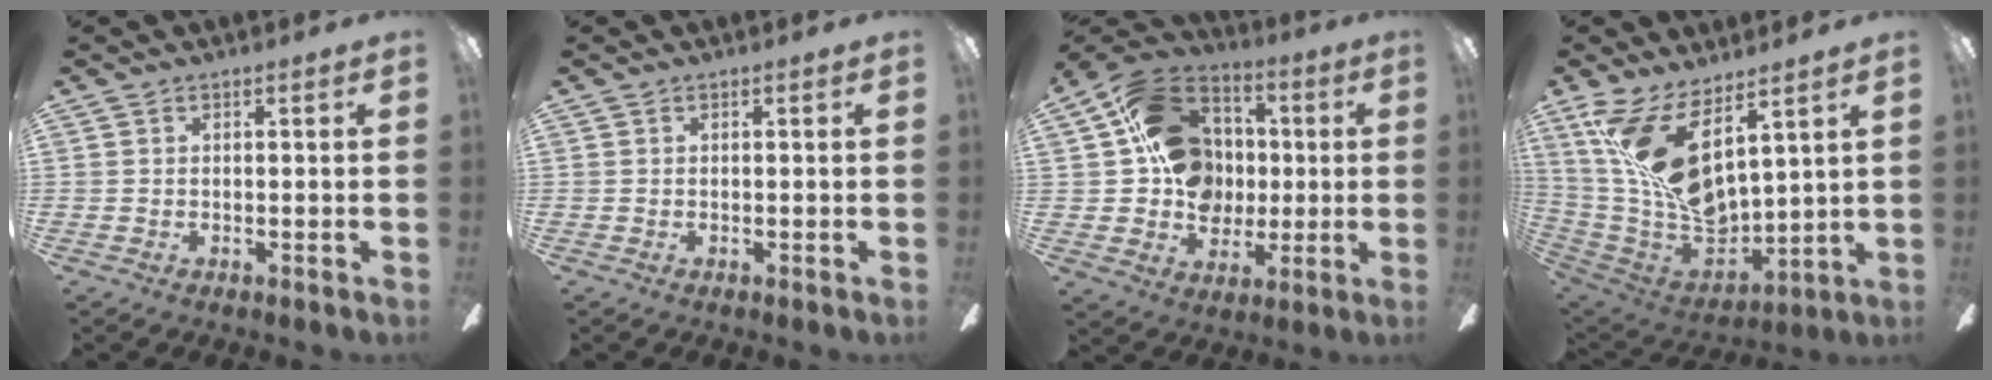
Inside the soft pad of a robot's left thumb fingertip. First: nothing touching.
{"total": 0.0}
{"total": 19.5, "force": [2.7, 16.3, 10.2], "torque": [-0.177, 0.013, 0.061]}
{"total": 19.2, "force": [8.5, 8.7, 14.9], "torque": [-0.304, -0.055, 0.155]}